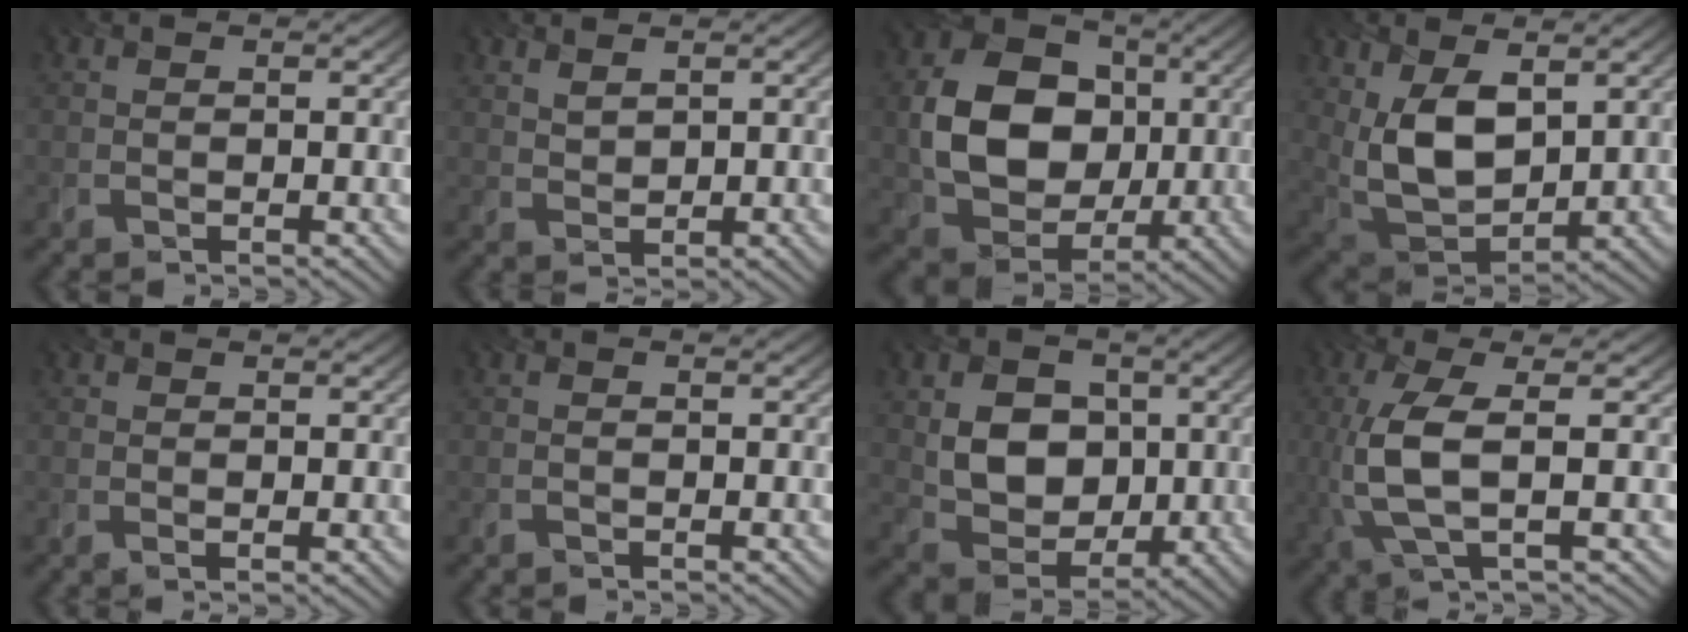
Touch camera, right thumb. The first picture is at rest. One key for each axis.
{"total": 1.9, "fx": 1.5, "fy": 0.7, "fz": 0.8, "tx": -0.022, "ty": 0.000, "tz": 0.036}
{"total": 12.0, "fx": 0.7, "fy": 9.6, "fz": 7.2, "tx": -0.160, "ty": 0.000, "tz": 0.014}
{"total": 10.5, "fx": 3.1, "fy": 6.2, "fz": 8.0, "tx": -0.202, "ty": -0.009, "tz": 0.063}
{"total": 0.8, "fx": 0.1, "fy": 0.5, "fz": 0.5, "tx": -0.011, "ty": -0.003, "tz": 0.003}
{"total": 0.0}
{"total": 8.1, "fx": 0.9, "fy": 6.5, "fz": 4.8, "tx": -0.109, "ty": -0.006, "tz": 0.010}
{"total": 7.2, "fx": 0.1, "fy": 2.3, "fz": 6.8, "tx": -0.165, "ty": 0.004, "tz": 0.002}